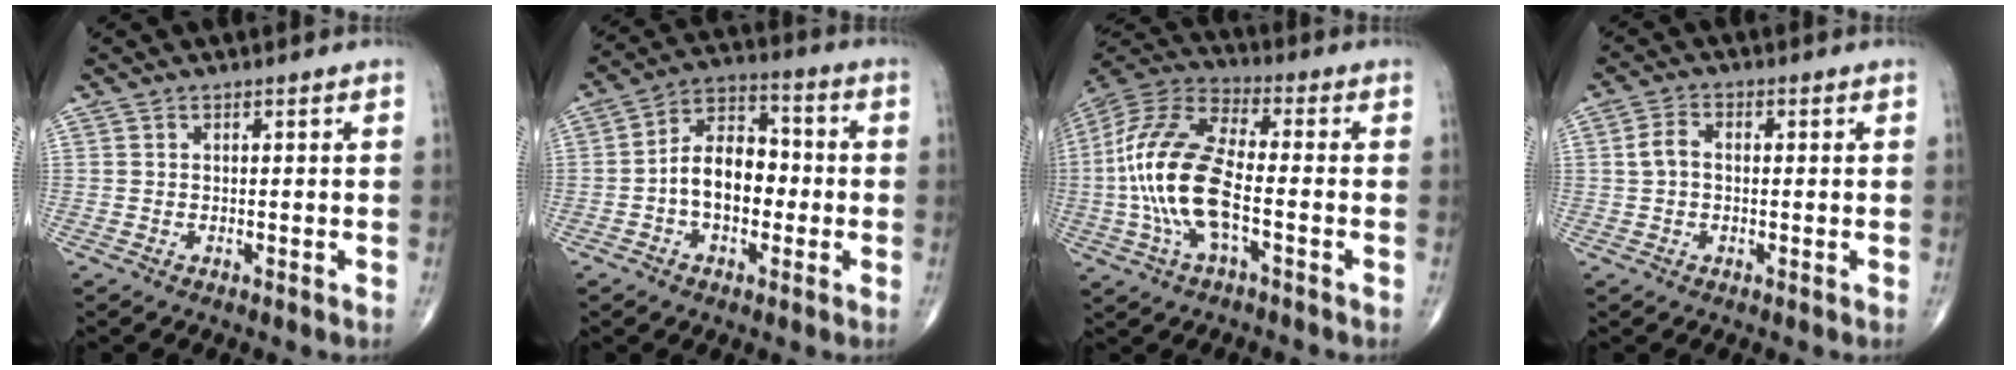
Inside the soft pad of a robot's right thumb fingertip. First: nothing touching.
{"total": 11.2, "force": [-1.7, 7.1, 8.5], "torque": [-0.117, 0.037, -0.042]}
{"total": 17.6, "force": [-2.8, 7.0, 15.9], "torque": [-0.345, 0.028, -0.057]}
{"total": 3.7, "force": [0.2, 2.5, 2.7], "torque": [-0.058, 0.016, -0.001]}